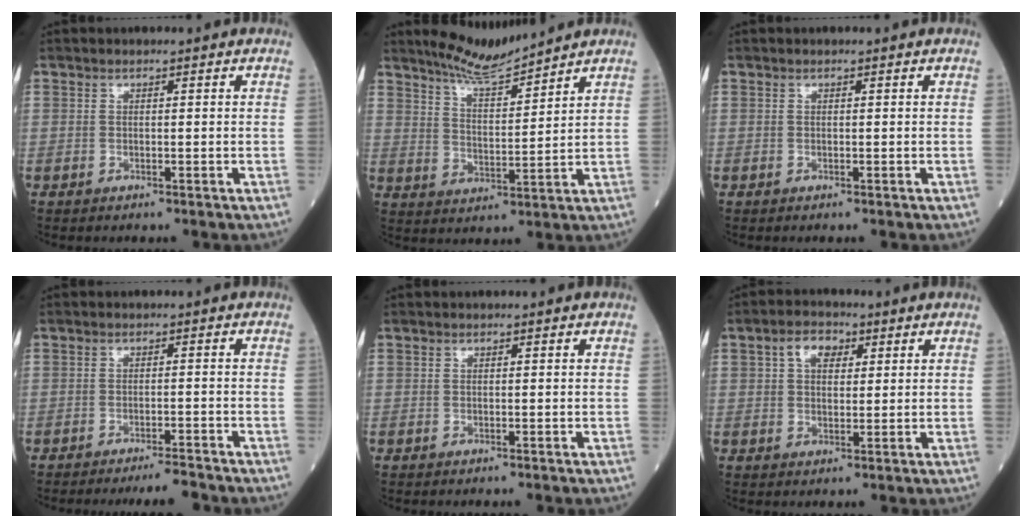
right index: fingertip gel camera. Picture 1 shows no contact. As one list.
[{"total": 7.5, "force": [7.1, -0.3, 2.3], "torque": [-0.049, -0.012, 0.135]}, {"total": 0.0}, {"total": 4.0, "force": [-3.7, -0.5, 1.4], "torque": [-0.017, -0.013, -0.060]}, {"total": 0.0}, {"total": 4.5, "force": [1.9, 2.9, 3.0], "torque": [-0.055, 0.016, 0.033]}]